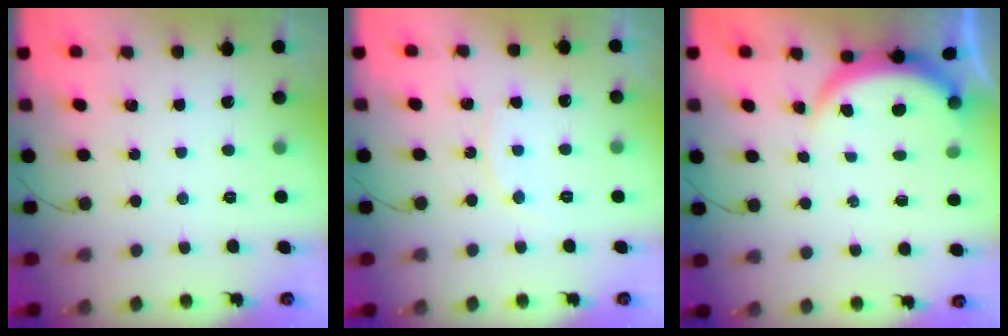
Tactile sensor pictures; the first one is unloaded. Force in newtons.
{"total": 7.0, "press": 7.0, "slide": 0.4}
{"total": 3.8, "press": 3.8, "slide": 0.4}